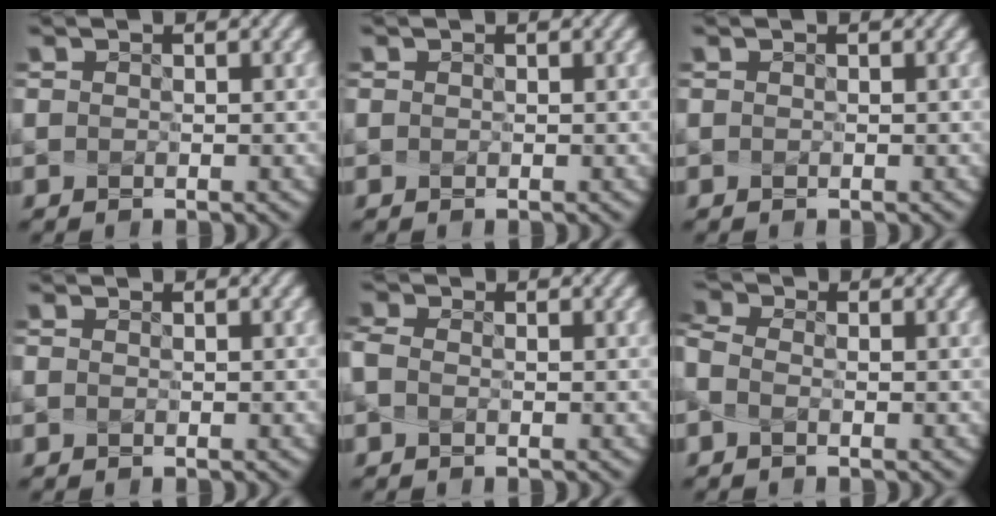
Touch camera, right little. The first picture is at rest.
{"total": 0.0}
{"total": 0.0}
{"total": 0.0}
{"total": 0.9, "force": [-0.5, 0.4, 0.6], "torque": [-0.020, 0.002, -0.016]}
{"total": 1.8, "force": [-0.6, 0.9, 1.4], "torque": [-0.037, 0.004, -0.024]}